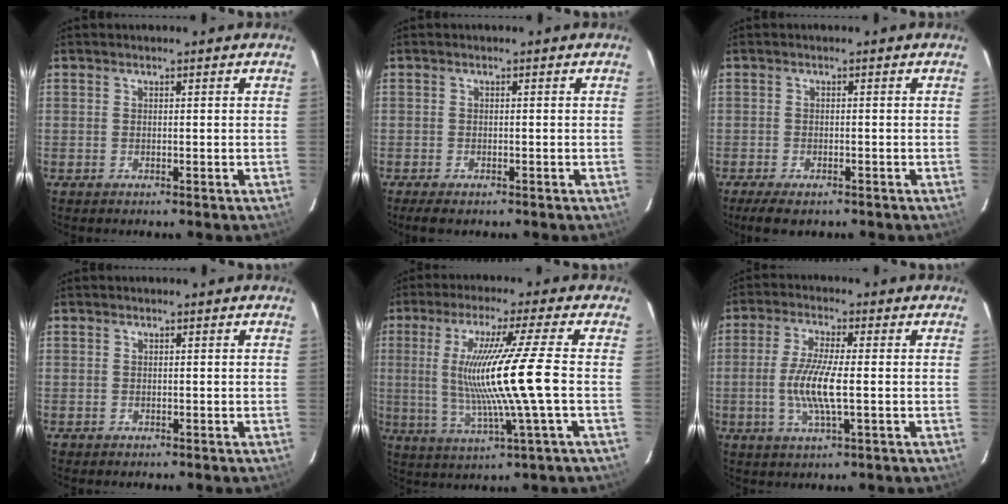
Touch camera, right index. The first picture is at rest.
{"total": 3.2, "force": [-2.4, 1.1, 1.8], "torque": [-0.043, -0.012, -0.041]}
{"total": 5.2, "force": [-3.8, 1.8, 3.0], "torque": [-0.073, -0.020, -0.063]}
{"total": 0.5, "force": [-0.2, 0.5, -0.1], "torque": [0.002, 0.002, -0.001]}
{"total": 14.6, "force": [-0.2, -1.8, 14.5], "torque": [-0.254, -0.019, 0.009]}
{"total": 8.7, "force": [-1.2, 1.4, 8.5], "torque": [-0.172, -0.005, -0.026]}